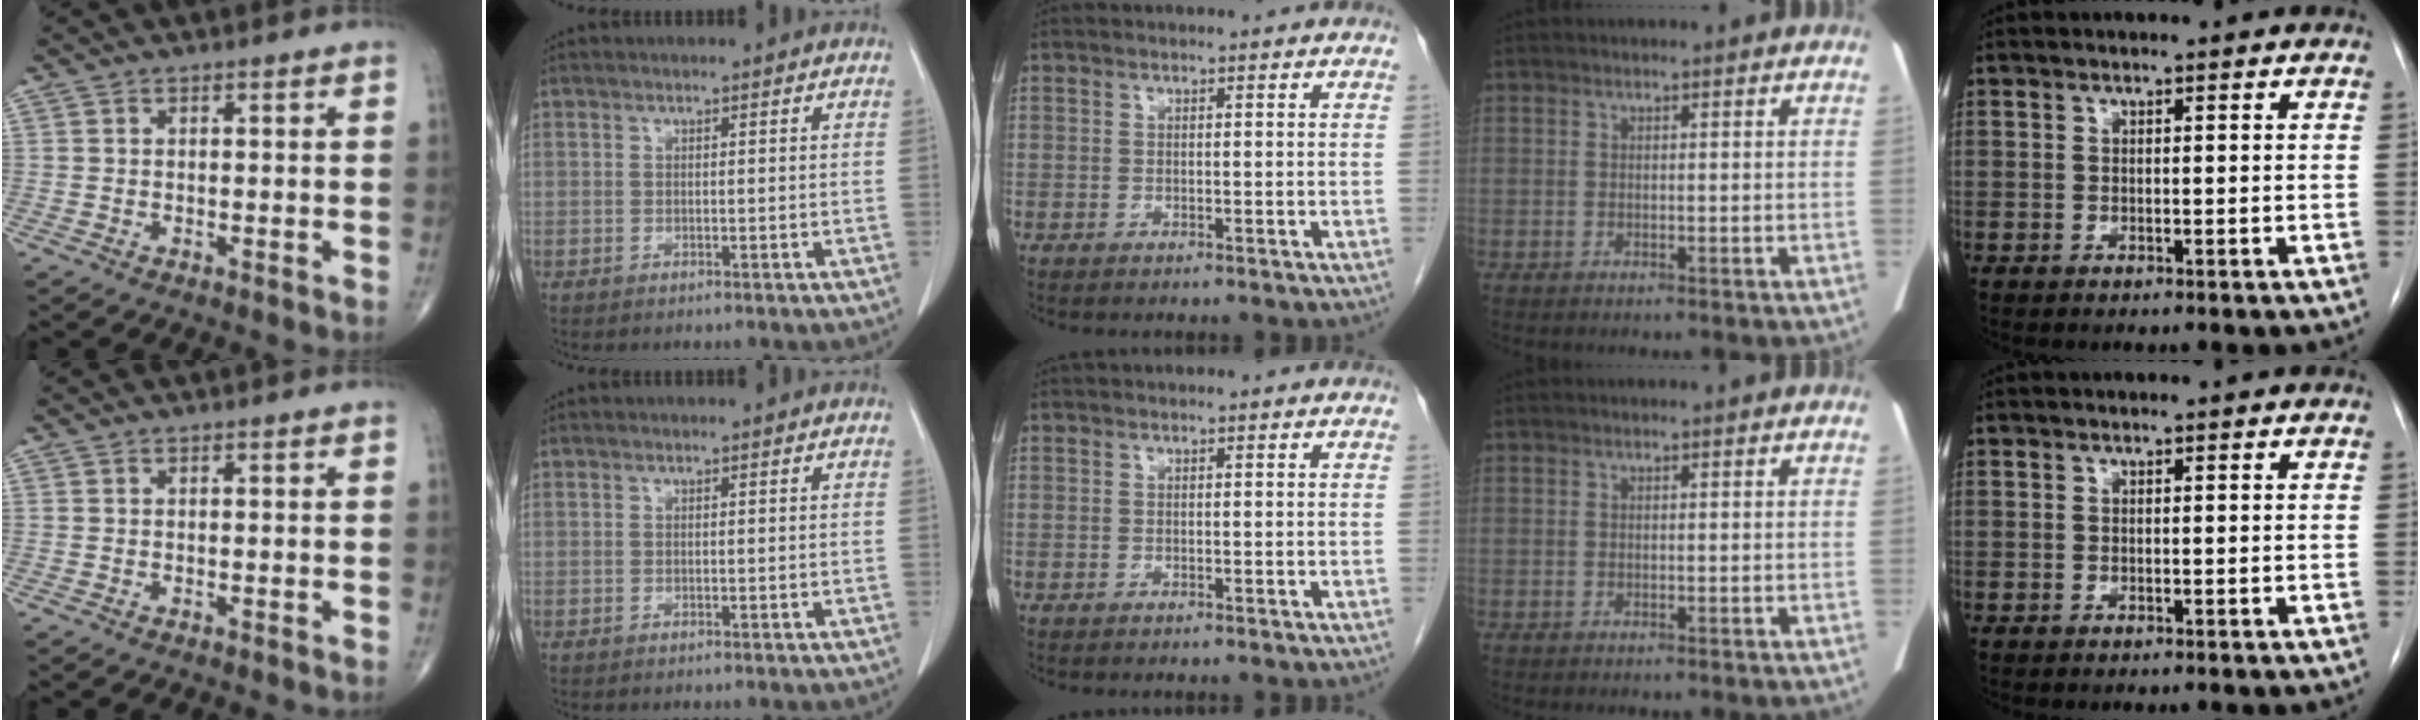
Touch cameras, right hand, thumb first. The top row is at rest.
{}